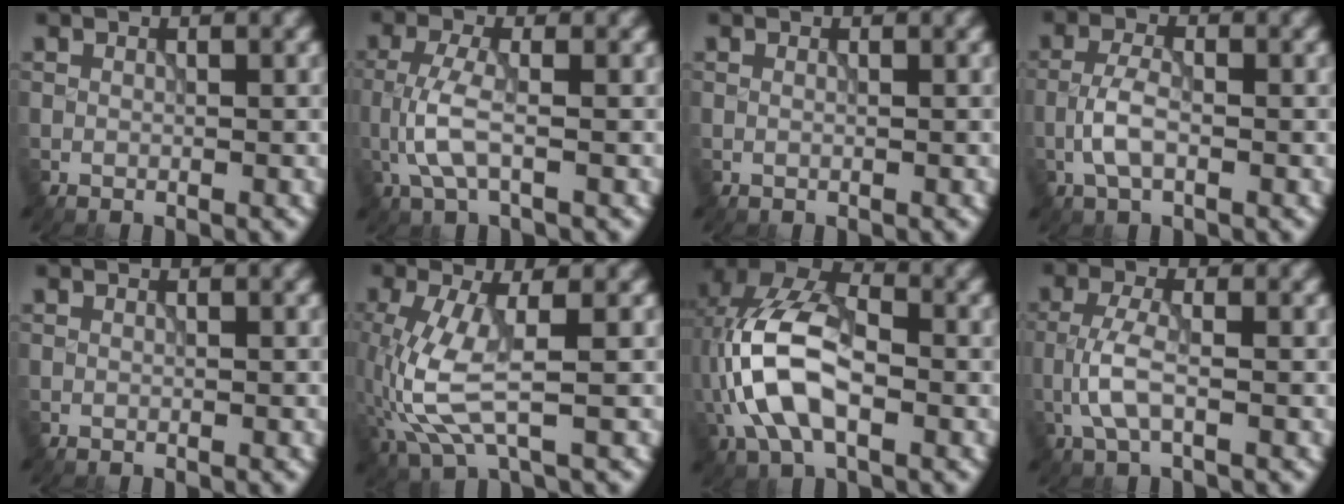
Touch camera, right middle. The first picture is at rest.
{"total": 3.4, "force": [-0.8, 1.0, 3.1], "torque": [-0.076, 0.001, -0.022]}
{"total": 0.0}
{"total": 2.8, "force": [-1.1, 1.1, 2.4], "torque": [-0.051, 0.004, -0.028]}
{"total": 0.0}
{"total": 5.6, "force": [-0.8, 1.7, 5.3], "torque": [-0.139, -0.006, -0.012]}
{"total": 10.1, "force": [-1.4, 5.5, 8.3], "torque": [-0.181, 0.016, -0.036]}
{"total": 3.1, "force": [-0.9, 1.0, 2.8], "torque": [-0.066, 0.005, -0.026]}